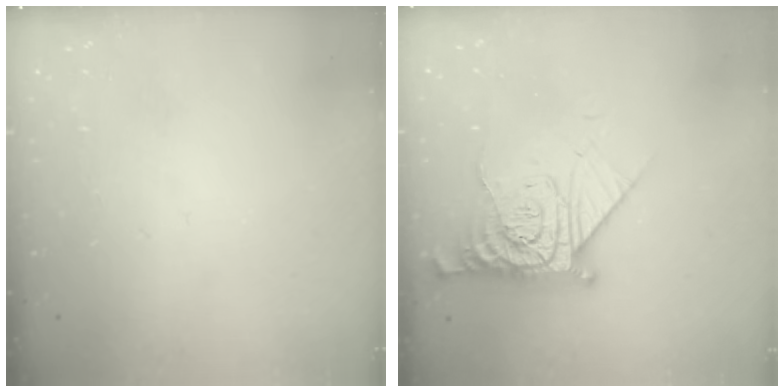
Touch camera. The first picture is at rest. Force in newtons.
{"total": 8.9, "press": 8.8, "slide": 1.1}